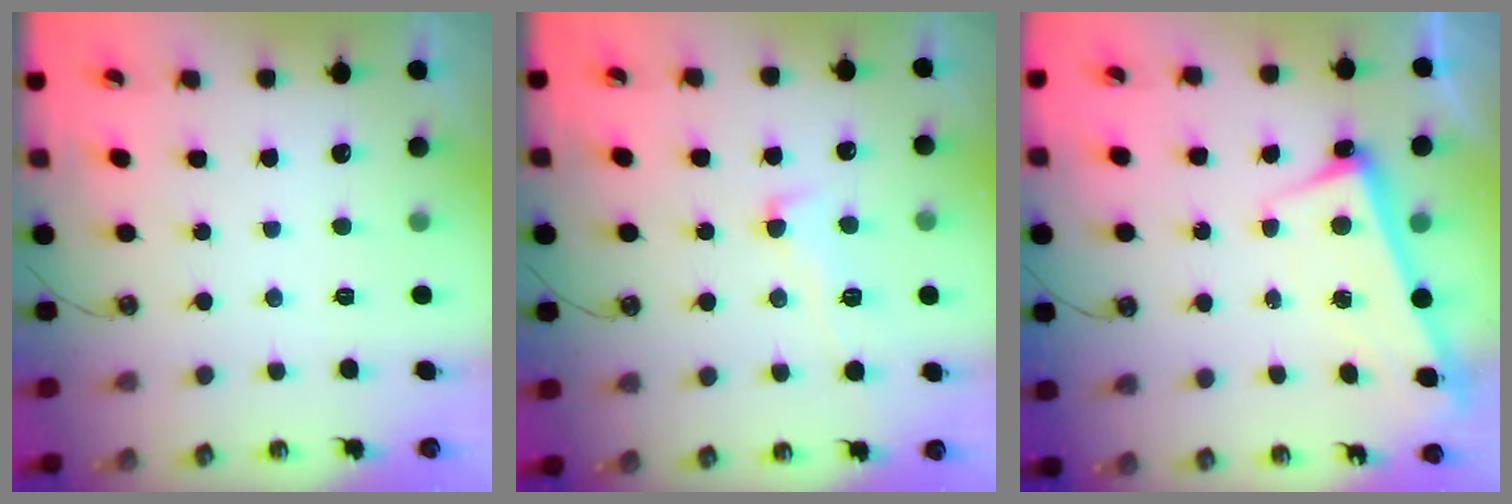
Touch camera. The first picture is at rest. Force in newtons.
{"total": 3.0, "press": 2.7, "slide": 1.3}
{"total": 2.7, "press": 2.5, "slide": 0.9}